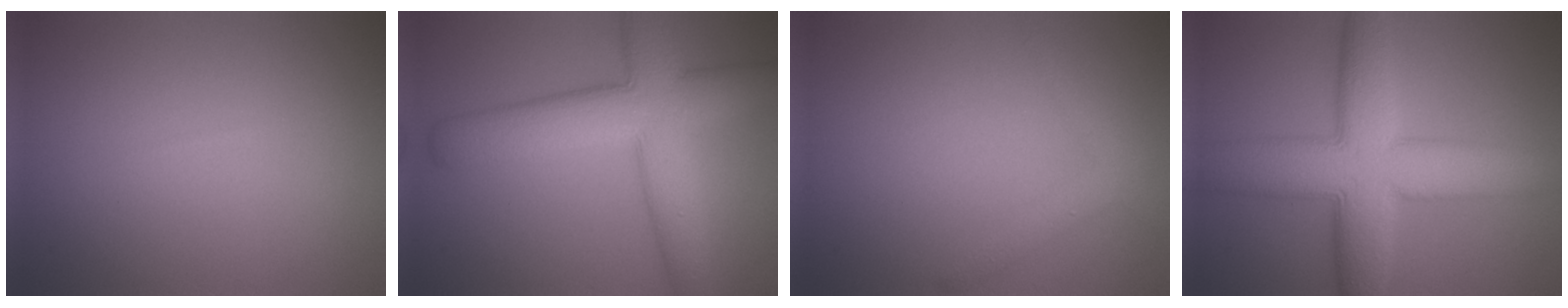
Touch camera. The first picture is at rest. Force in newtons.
{"total": 8.9, "press": 8.9, "slide": 0.3}
{"total": 2.2, "press": 2.2, "slide": 0.0}
{"total": 10.8, "press": 10.8, "slide": 0.0}